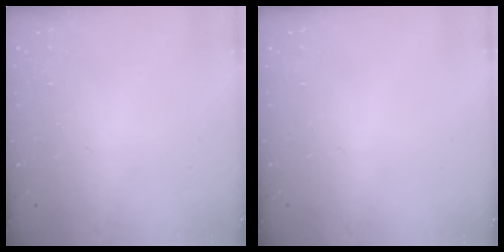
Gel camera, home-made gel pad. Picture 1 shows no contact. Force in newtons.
{"total": 0.0}